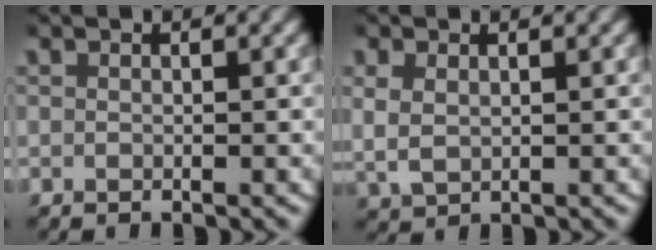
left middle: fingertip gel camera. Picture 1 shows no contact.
{"total": 3.5, "force": [0.7, 2.9, 1.8], "torque": [-0.052, -0.003, 0.020]}